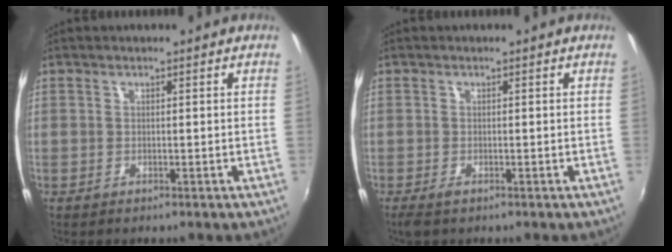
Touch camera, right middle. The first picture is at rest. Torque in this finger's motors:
{"motor_torque": [0.40, -0.36, 0.10, 0.03]}